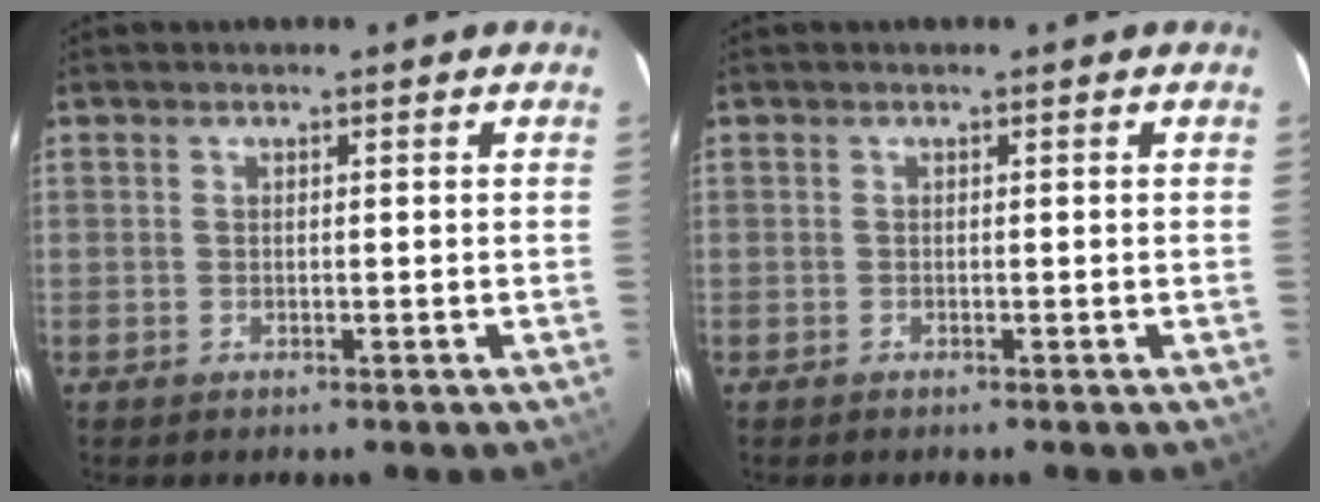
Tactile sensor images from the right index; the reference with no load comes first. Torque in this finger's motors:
{"motor_torque": [0.10, 0.04, 0.00, 0.01]}